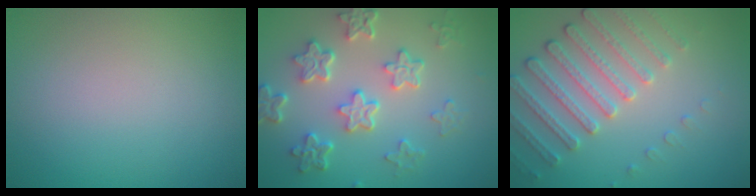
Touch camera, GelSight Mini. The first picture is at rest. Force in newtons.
{"total": 5.6, "press": 4.3, "slide": 3.6}
{"total": 4.1, "press": 3.8, "slide": 1.5}